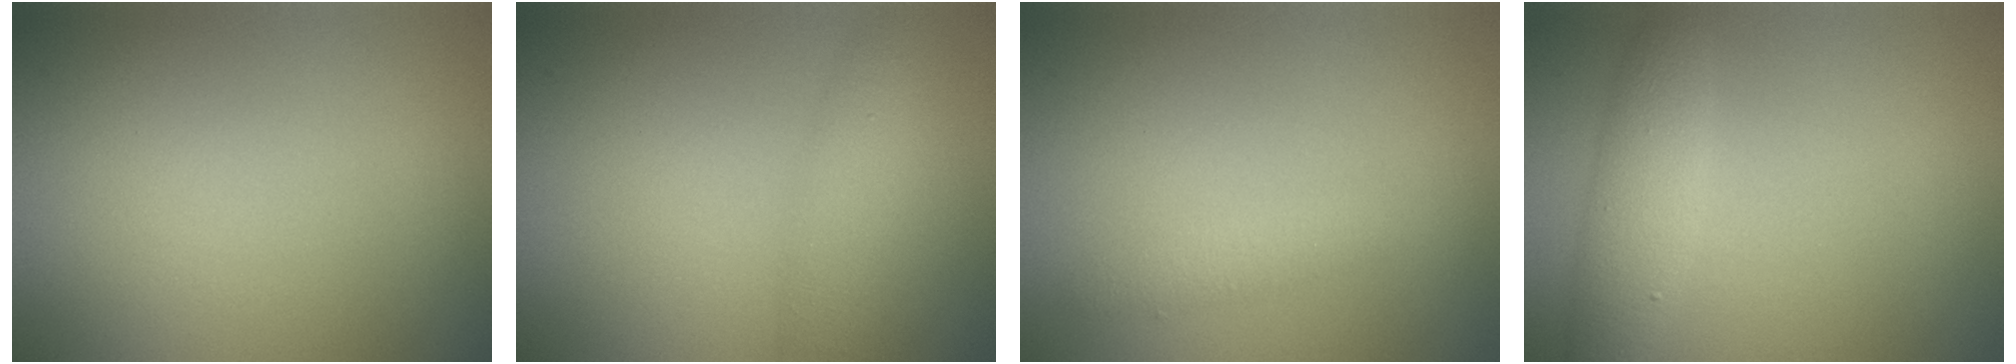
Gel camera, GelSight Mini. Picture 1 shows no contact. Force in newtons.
{"total": 2.7, "press": 2.7, "slide": 0.0}
{"total": 1.4, "press": 1.4, "slide": 0.1}
{"total": 2.7, "press": 2.7, "slide": 0.1}